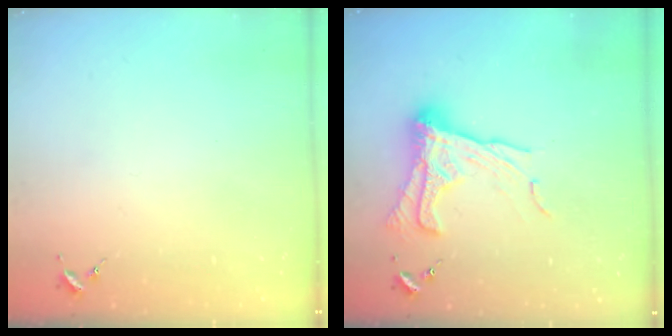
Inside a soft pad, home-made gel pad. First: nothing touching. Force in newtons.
{"total": 15.5, "press": 15.5, "slide": 0.8}